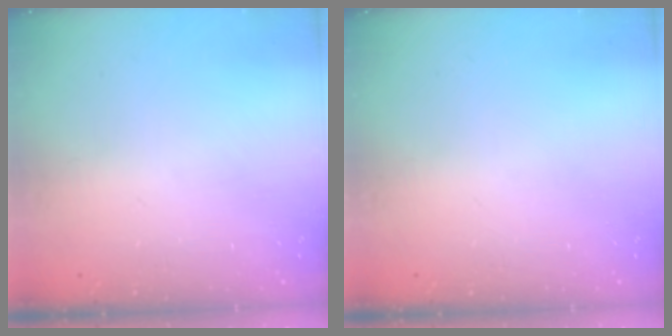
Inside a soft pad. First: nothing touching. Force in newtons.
{"total": 0.0}